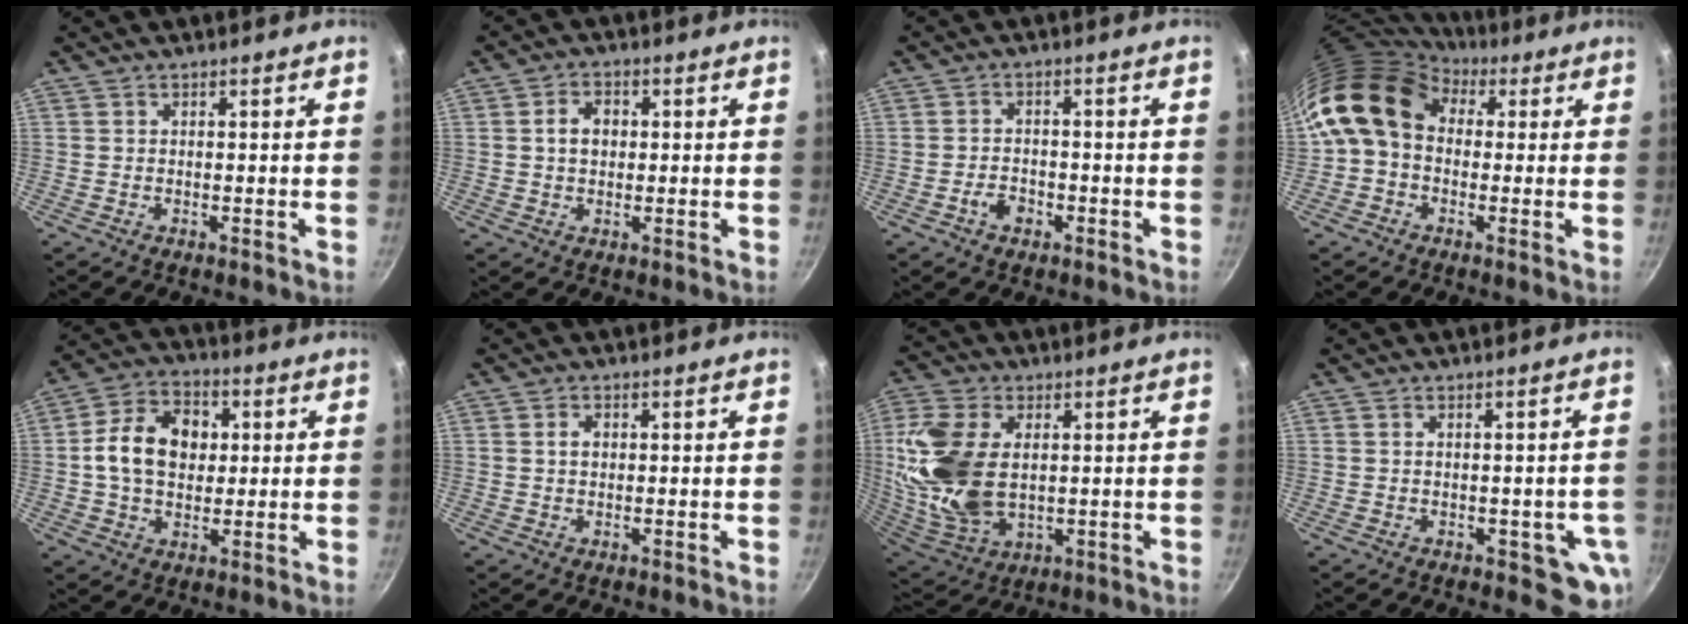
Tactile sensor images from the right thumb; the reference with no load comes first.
{"total": 4.5, "force": [0.5, 3.4, 2.9], "torque": [-0.030, 0.010, 0.004]}
{"total": 3.3, "force": [-1.7, 2.2, 1.8], "torque": [-0.023, 0.015, -0.031]}
{"total": 12.2, "force": [2.8, 9.3, 7.4], "torque": [-0.111, 0.015, 0.026]}
{"total": 13.1, "force": [1.4, 9.6, 8.7], "torque": [-0.124, 0.016, 0.011]}
{"total": 1.8, "force": [0.3, 1.3, 1.2], "torque": [-0.015, 0.007, 0.005]}
{"total": 18.9, "force": [2.0, 11.8, 14.5], "torque": [-0.294, -0.013, 0.048]}
{"total": 5.4, "force": [-1.3, 3.1, 4.3], "torque": [-0.018, 0.004, -0.011]}